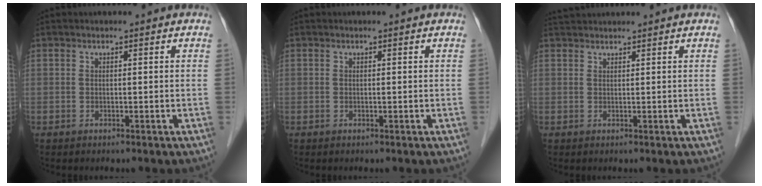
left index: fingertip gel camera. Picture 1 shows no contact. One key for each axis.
{"total": 0.0}
{"total": 2.6, "fx": 2.5, "fy": 0.0, "fz": 0.5, "tx": -0.008, "ty": 0.029, "tz": 0.049}